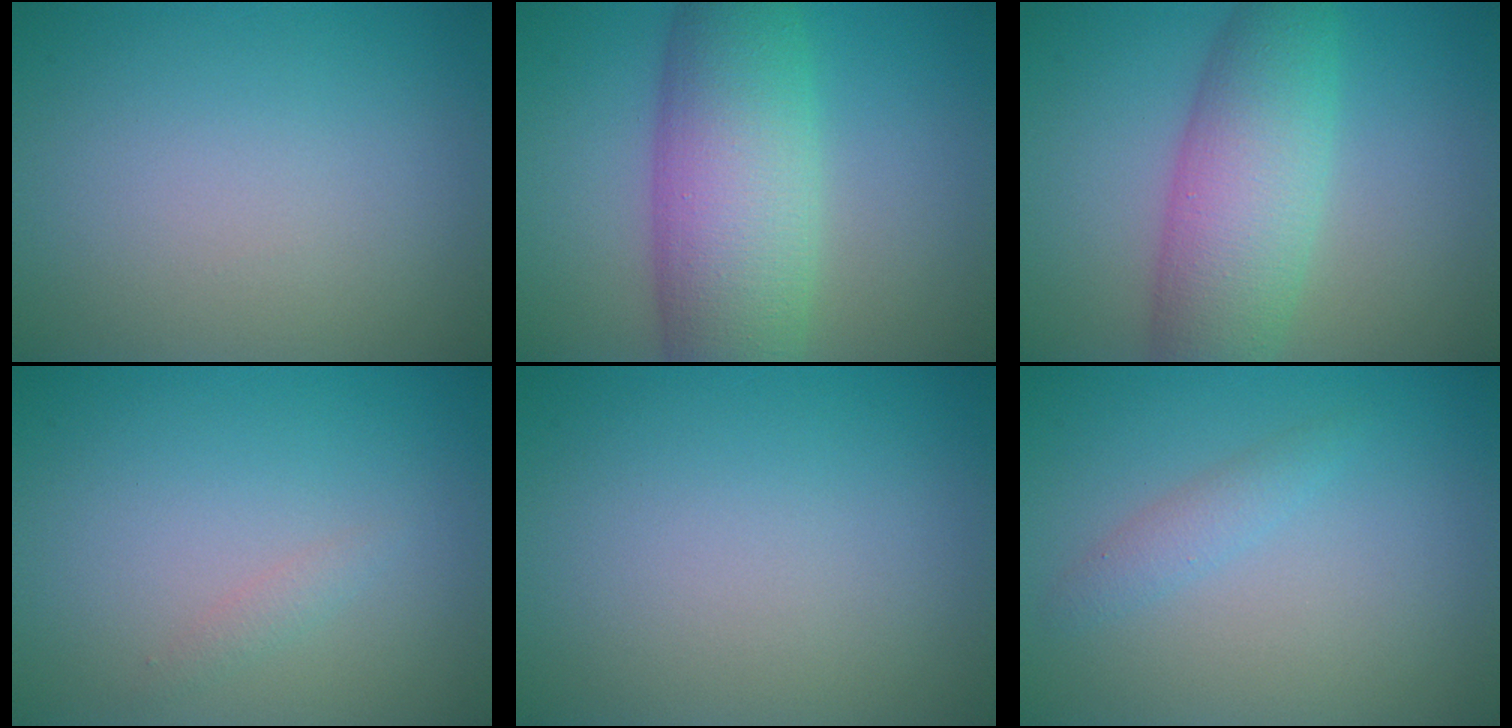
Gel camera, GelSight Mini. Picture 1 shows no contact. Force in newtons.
{"total": 9.7, "press": 9.7, "slide": 0.1}
{"total": 7.3, "press": 7.3, "slide": 0.2}
{"total": 0.8, "press": 0.8, "slide": 0.1}
{"total": 0.0}
{"total": 1.4, "press": 1.4, "slide": 0.0}